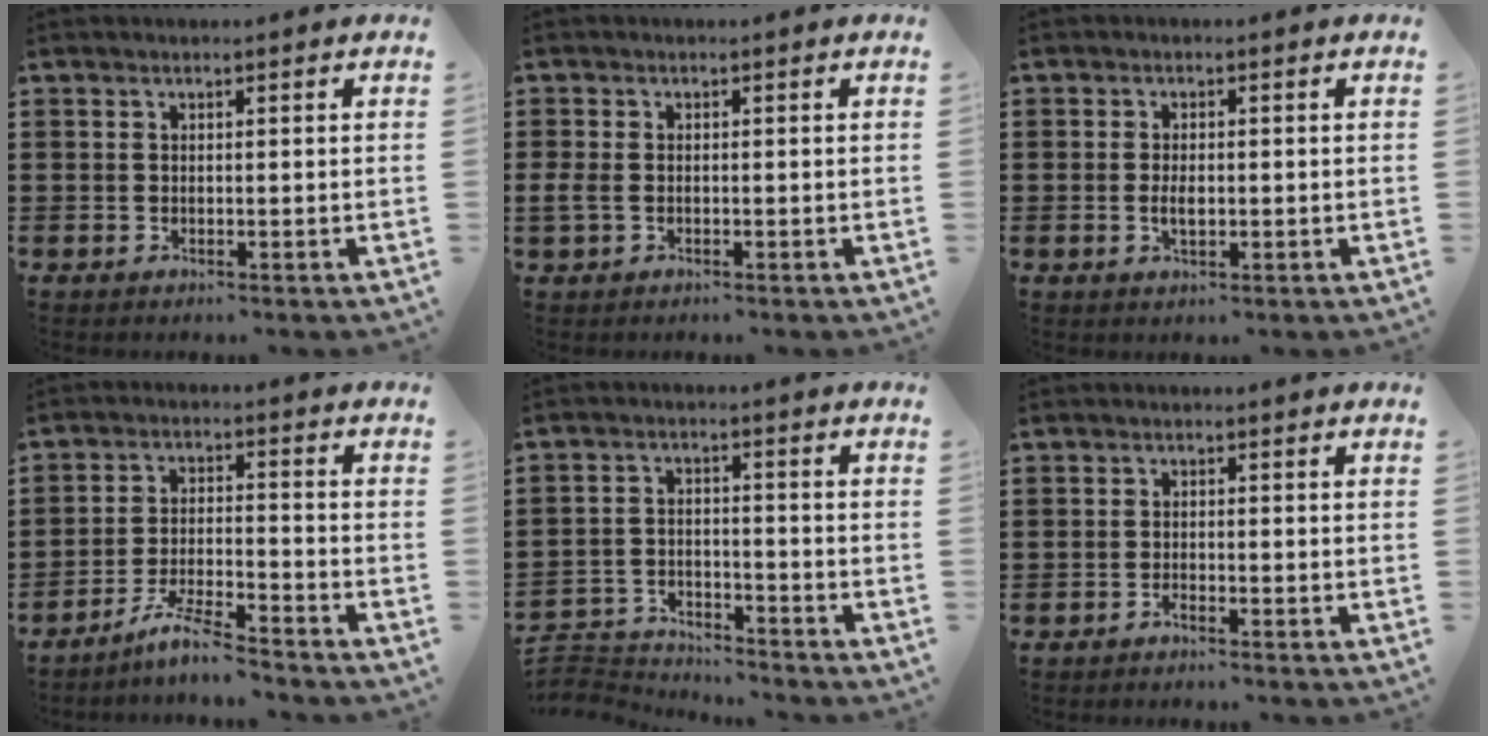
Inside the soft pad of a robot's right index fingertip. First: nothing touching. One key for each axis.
{"total": 1.7, "fx": -0.6, "fy": 1.1, "fz": 1.2, "tx": -0.041, "ty": -0.008, "tz": -0.014}
{"total": 2.4, "fx": -0.3, "fy": 1.1, "fz": 2.1, "tx": -0.040, "ty": 0.002, "tz": -0.005}
{"total": 6.2, "fx": -5.5, "fy": 0.0, "fz": 2.8, "tx": -0.067, "ty": -0.009, "tz": -0.108}
{"total": 4.0, "fx": -3.9, "fy": 0.6, "fz": -0.1, "tx": -0.021, "ty": -0.003, "tz": -0.088}
{"total": 1.2, "fx": -1.1, "fy": -0.1, "fz": 0.2, "tx": -0.008, "ty": -0.001, "tz": -0.022}